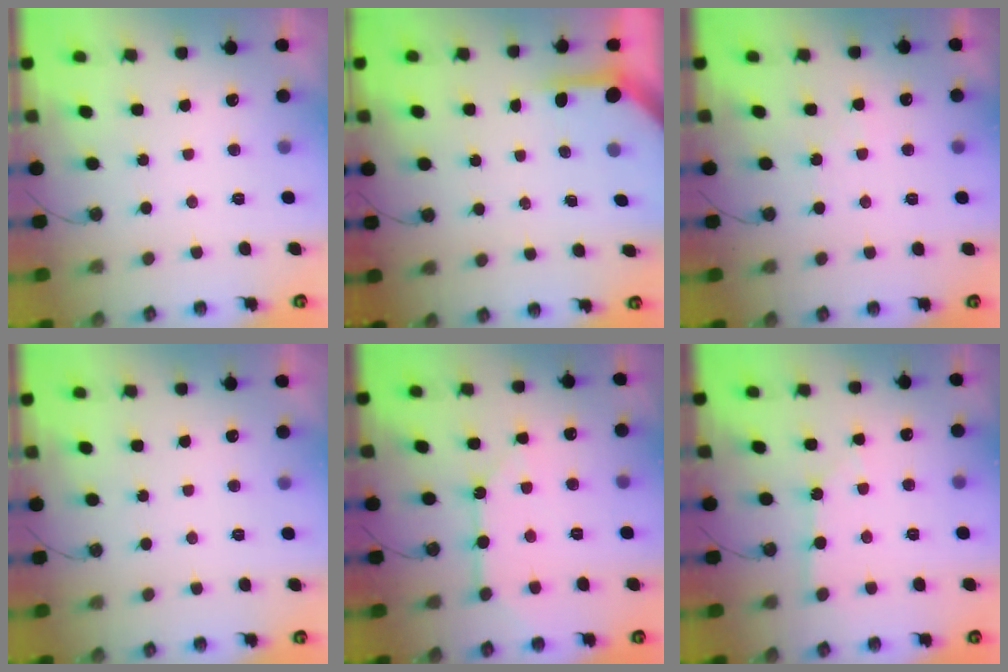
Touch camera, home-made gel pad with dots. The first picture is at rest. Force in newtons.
{"total": 4.0, "press": 4.0, "slide": 0.3}
{"total": 4.4, "press": 4.4, "slide": 0.8}
{"total": 0.0}
{"total": 9.5, "press": 9.4, "slide": 1.2}
{"total": 2.4, "press": 2.4, "slide": 0.3}